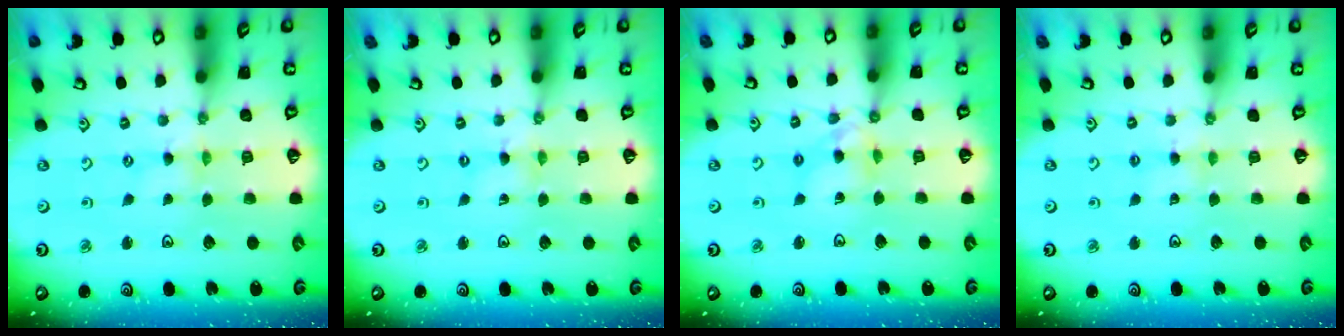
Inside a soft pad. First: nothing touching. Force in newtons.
{"total": 0.7, "press": 0.7, "slide": 0.2}
{"total": 7.7, "press": 7.6, "slide": 0.7}
{"total": 3.3, "press": 3.3, "slide": 0.4}